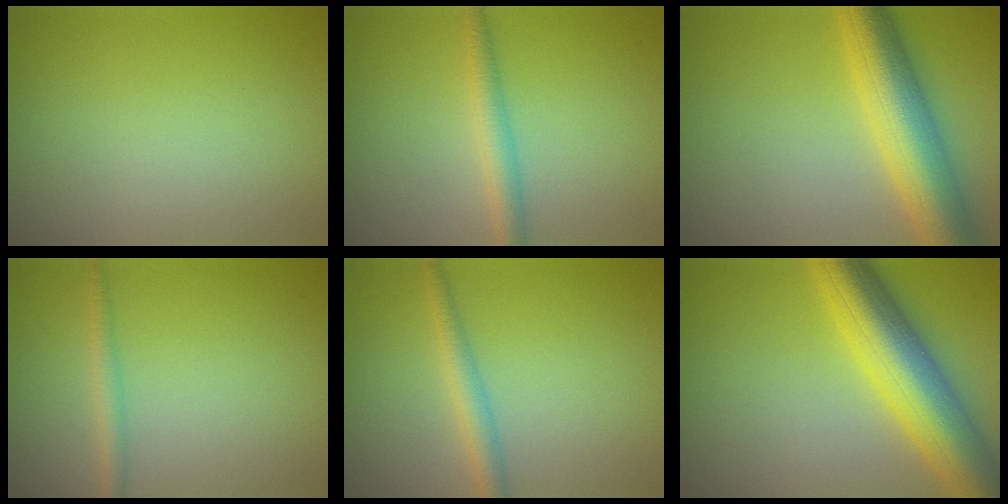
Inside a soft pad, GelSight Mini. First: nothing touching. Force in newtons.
{"total": 2.3, "press": 2.3, "slide": 0.0}
{"total": 7.8, "press": 7.8, "slide": 0.1}
{"total": 1.7, "press": 1.7, "slide": 0.1}
{"total": 2.4, "press": 2.4, "slide": 0.0}
{"total": 9.6, "press": 9.6, "slide": 0.3}